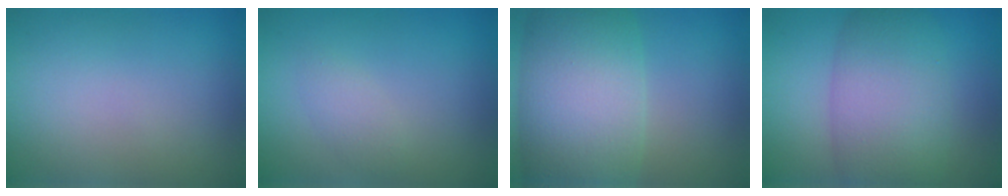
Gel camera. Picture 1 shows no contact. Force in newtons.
{"total": 1.5, "press": 1.5, "slide": 0.1}
{"total": 11.7, "press": 11.7, "slide": 0.1}
{"total": 9.1, "press": 9.1, "slide": 0.3}